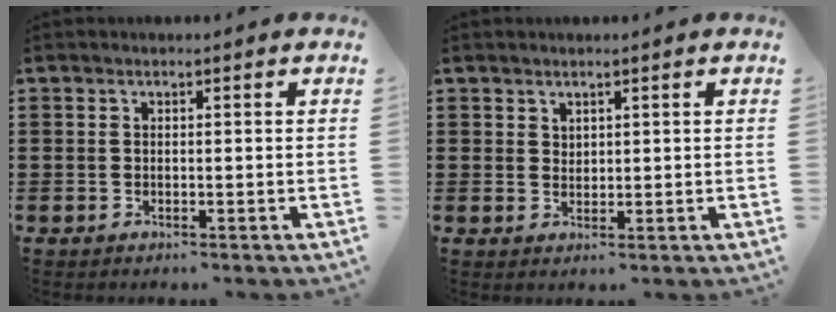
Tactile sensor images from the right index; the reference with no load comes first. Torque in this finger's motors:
{"motor_torque": [-0.23, 0.30, 0.04, -0.01]}